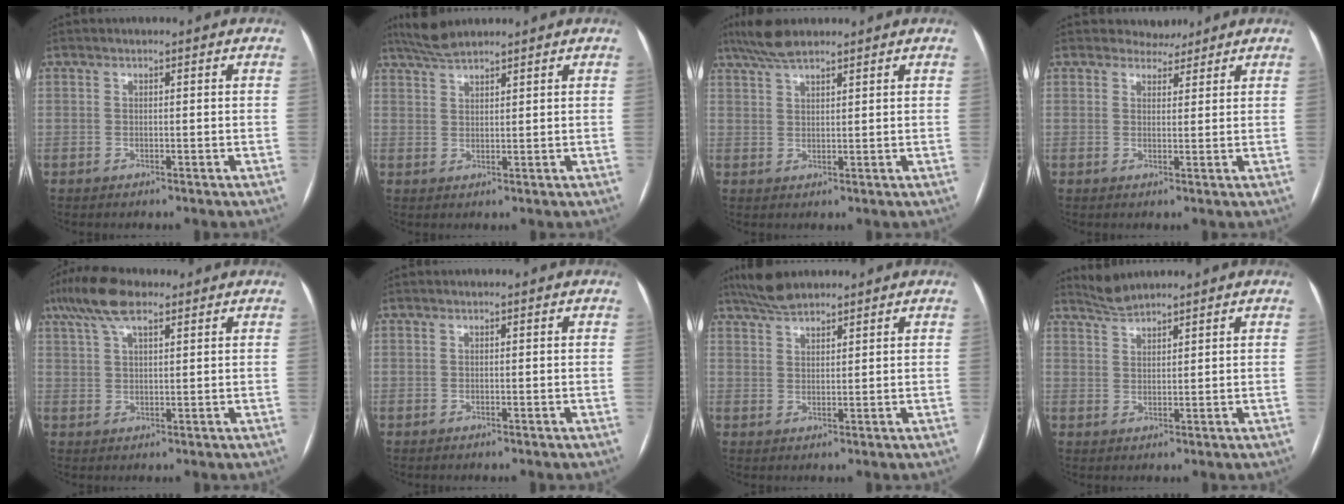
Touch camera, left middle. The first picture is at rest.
{"total": 4.4, "force": [4.0, 0.4, 1.7], "torque": [-0.040, 0.017, 0.082]}
{"total": 5.3, "force": [4.4, 1.0, 2.8], "torque": [-0.062, 0.021, 0.085]}
{"total": 2.9, "force": [2.6, 1.2, -0.1], "torque": [0.004, 0.002, 0.038]}
{"total": 8.5, "force": [5.6, 2.7, 5.8], "torque": [-0.121, 0.031, 0.103]}
{"total": 0.0}
{"total": 5.1, "force": [4.5, 1.2, 2.0], "torque": [-0.046, 0.019, 0.087]}
{"total": 3.1, "force": [3.1, -0.1, 0.1], "torque": [-0.009, 0.008, 0.065]}